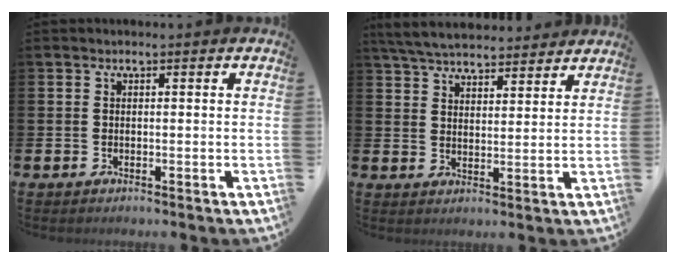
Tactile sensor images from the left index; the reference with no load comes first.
{"total": 5.8, "force": [5.7, 1.0, 1.1], "torque": [-0.044, -0.023, 0.103]}